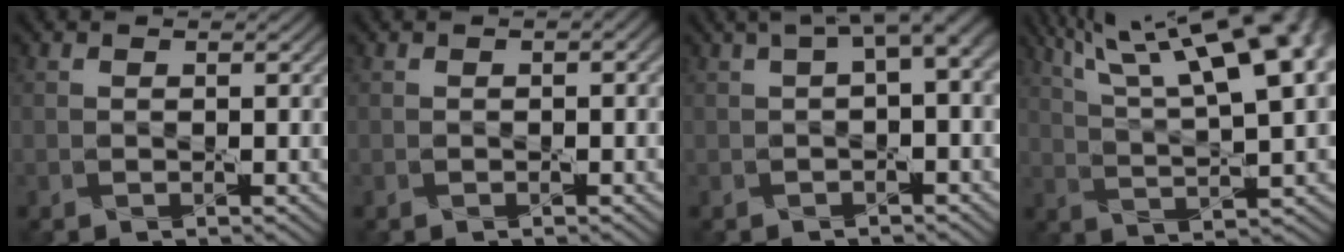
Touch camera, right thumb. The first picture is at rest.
{"total": 0.8, "force": [0.2, 0.3, 0.7], "torque": [-0.012, 0.003, 0.001]}
{"total": 4.8, "force": [1.3, 1.3, 4.4], "torque": [-0.063, 0.019, 0.021]}
{"total": 18.6, "force": [9.4, 5.7, 15.0], "torque": [-0.252, 0.043, 0.140]}